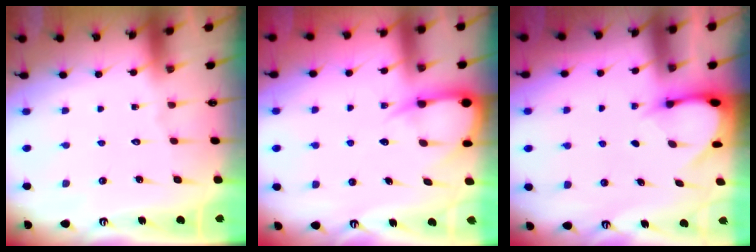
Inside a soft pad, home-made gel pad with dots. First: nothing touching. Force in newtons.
{"total": 6.3, "press": 6.2, "slide": 0.7}
{"total": 3.7, "press": 3.6, "slide": 0.3}